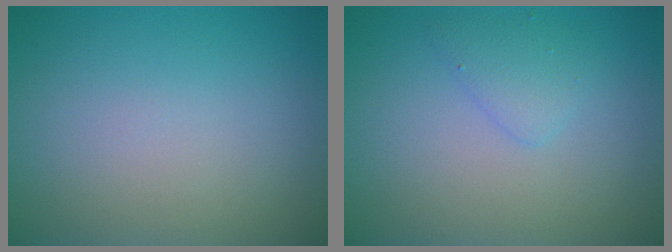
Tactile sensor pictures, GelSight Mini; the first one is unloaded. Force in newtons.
{"total": 1.7, "press": 1.6, "slide": 0.1}